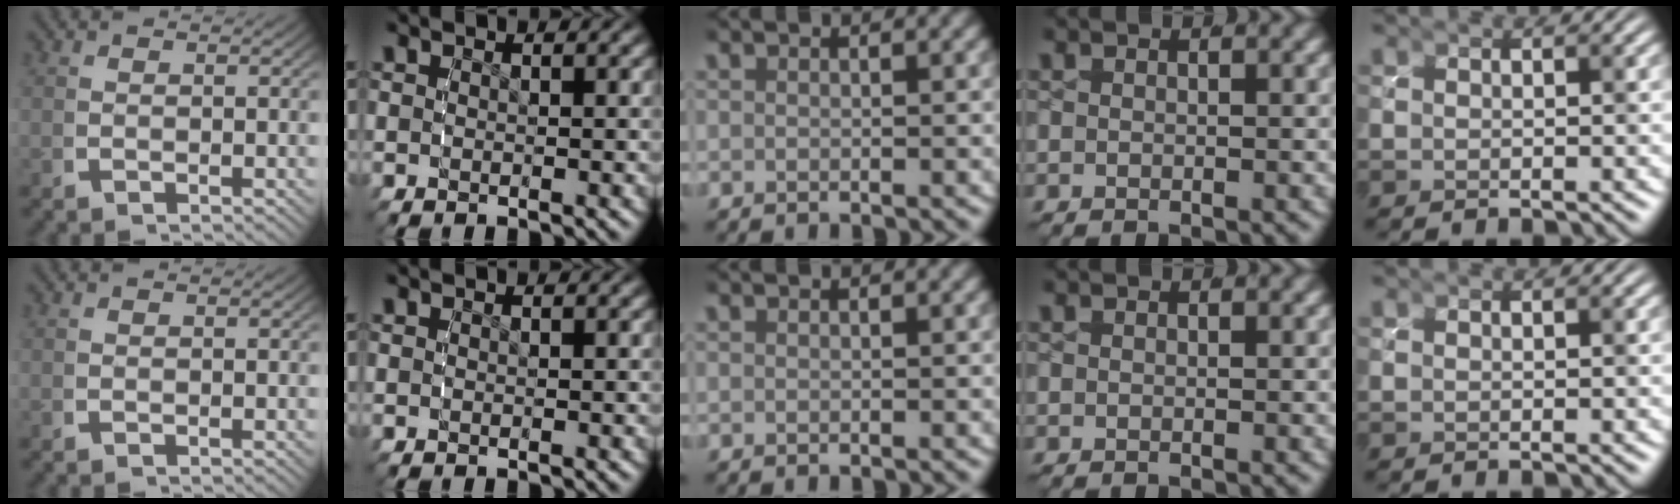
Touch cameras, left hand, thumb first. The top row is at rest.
{}